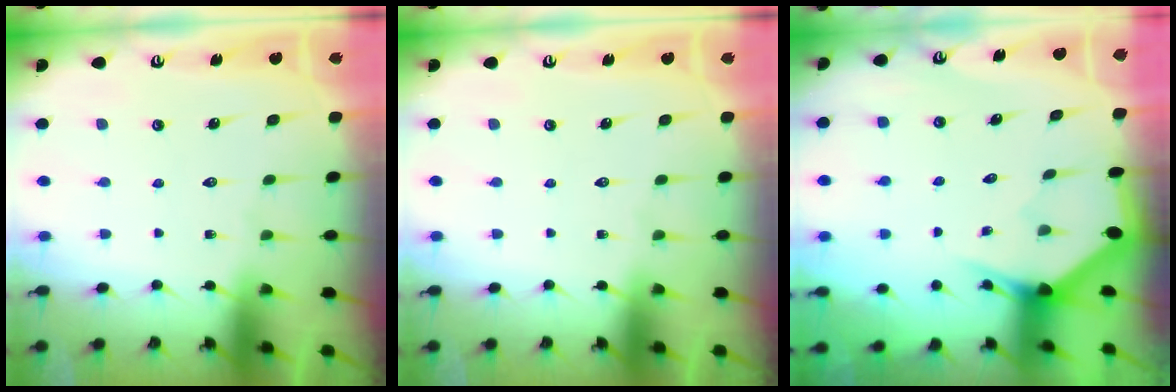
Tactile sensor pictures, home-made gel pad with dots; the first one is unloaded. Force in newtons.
{"total": 0.0}
{"total": 3.0, "press": 3.0, "slide": 0.0}